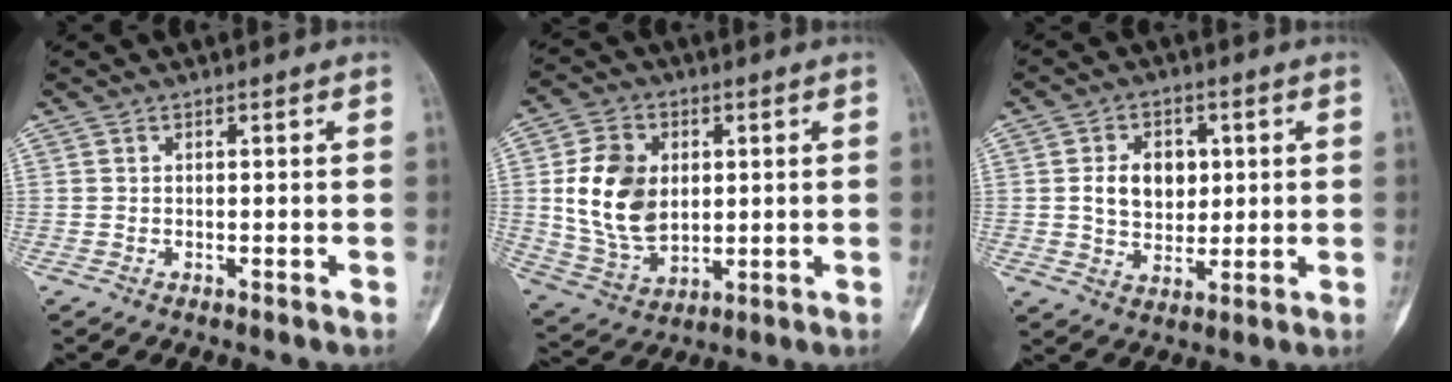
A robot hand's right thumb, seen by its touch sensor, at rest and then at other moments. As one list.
[{"total": 14.4, "force": [1.8, 10.3, 9.8], "torque": [-0.157, -0.009, 0.046]}, {"total": 8.7, "force": [1.4, 6.4, 5.7], "torque": [-0.060, -0.006, 0.028]}]